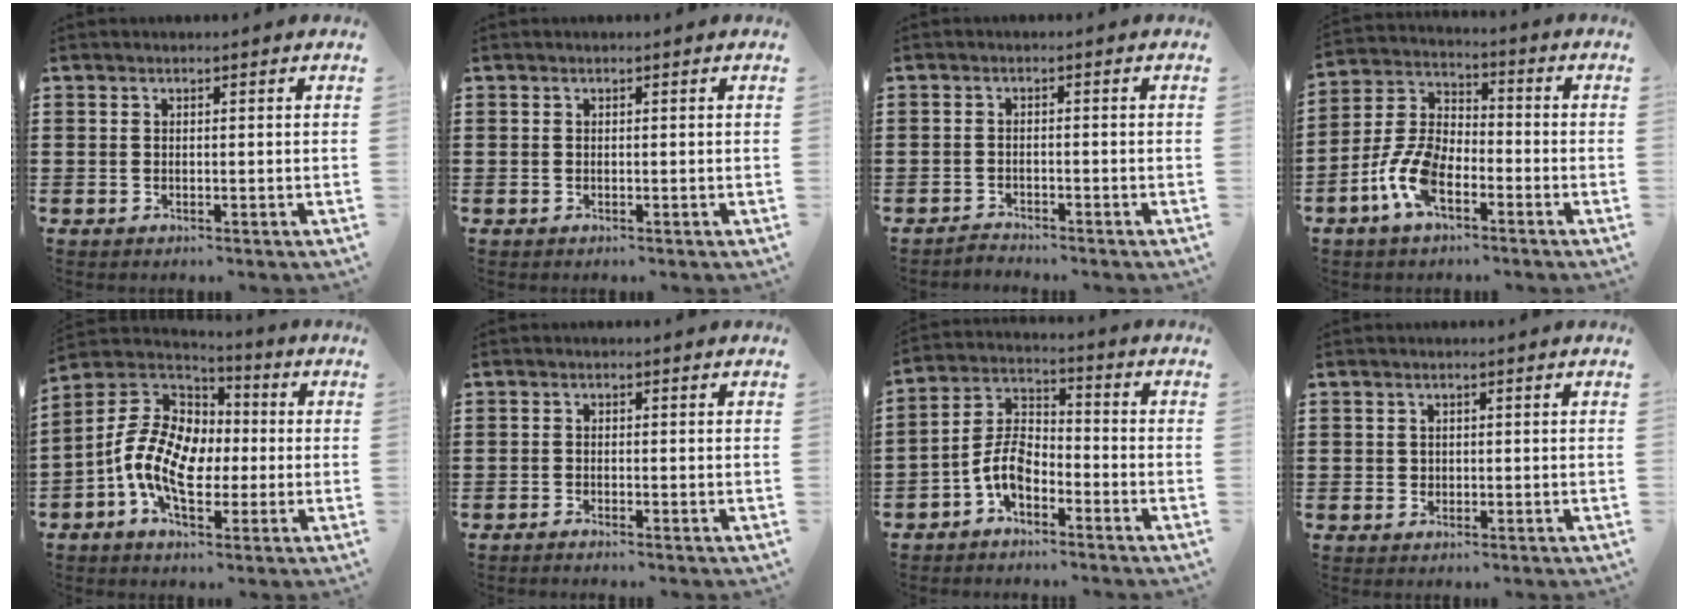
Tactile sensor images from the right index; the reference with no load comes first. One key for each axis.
{"total": 0.0}
{"total": 1.4, "fx": -1.4, "fy": 0.2, "fz": 0.0, "tx": -0.005, "ty": 0.003, "tz": -0.031}
{"total": 8.9, "fx": -4.1, "fy": 4.6, "fz": 6.5, "tx": -0.172, "ty": -0.001, "tz": -0.086}
{"total": 12.7, "fx": -2.0, "fy": 8.4, "fz": 9.3, "tx": -0.223, "ty": 0.009, "tz": -0.041}
{"total": 0.8, "fx": -0.8, "fy": 0.0, "fz": 0.2, "tx": -0.005, "ty": -0.002, "tz": -0.016}
{"total": 6.8, "fx": -3.6, "fy": 3.6, "fz": 4.6, "tx": -0.117, "ty": 0.005, "tz": -0.077}
{"total": 0.7, "fx": 0.2, "fy": 0.7, "fz": 0.1, "tx": -0.004, "ty": 0.004, "tz": 0.004}